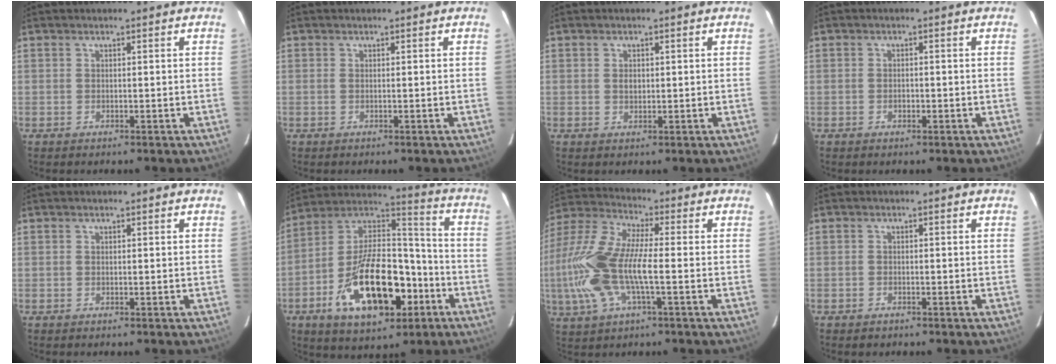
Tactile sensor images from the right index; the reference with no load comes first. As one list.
[{"total": 0.0}, {"total": 1.4, "force": [0.2, 1.1, 0.9], "torque": [-0.015, 0.002, 0.004]}, {"total": 1.3, "force": [-0.5, 1.0, 0.6], "torque": [-0.008, 0.002, -0.007]}, {"total": 0.0}, {"total": 22.7, "force": [-8.9, 11.7, 17.2], "torque": [-0.316, 0.017, -0.135]}, {"total": 17.3, "force": [-2.5, 6.0, 16.0], "torque": [-0.340, 0.002, -0.054]}, {"total": 1.1, "force": [-0.9, 0.6, 0.1], "torque": [-0.003, 0.001, -0.014]}]